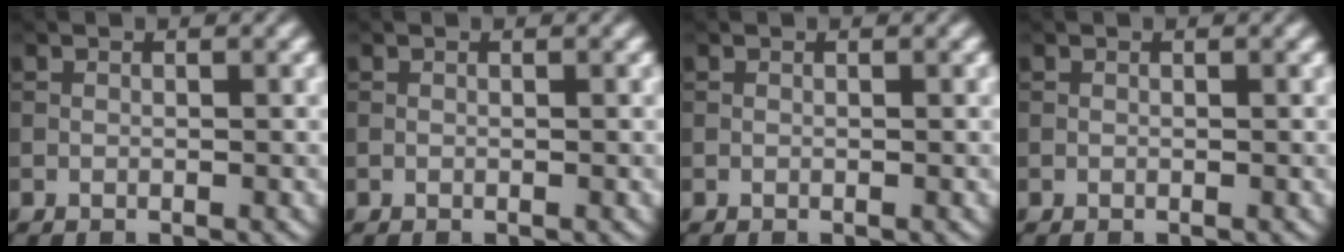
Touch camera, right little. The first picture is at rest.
{"total": 0.0}
{"total": 0.0}
{"total": 0.0}